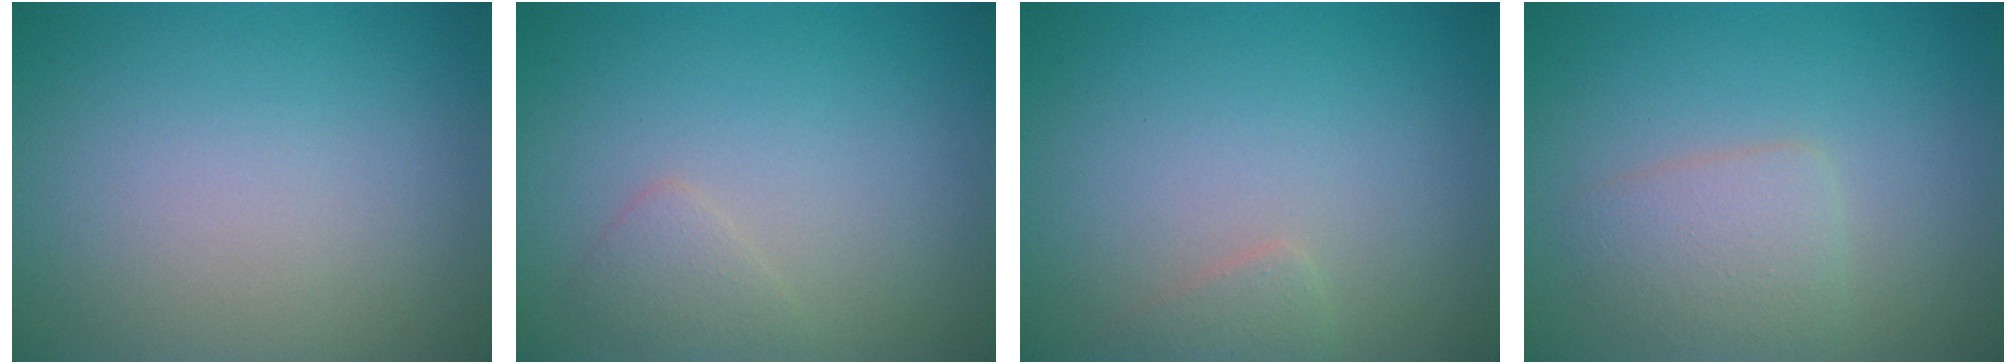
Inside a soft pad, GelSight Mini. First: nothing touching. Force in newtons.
{"total": 1.2, "press": 1.2, "slide": 0.1}
{"total": 1.0, "press": 1.0, "slide": 0.1}
{"total": 2.5, "press": 2.5, "slide": 0.0}